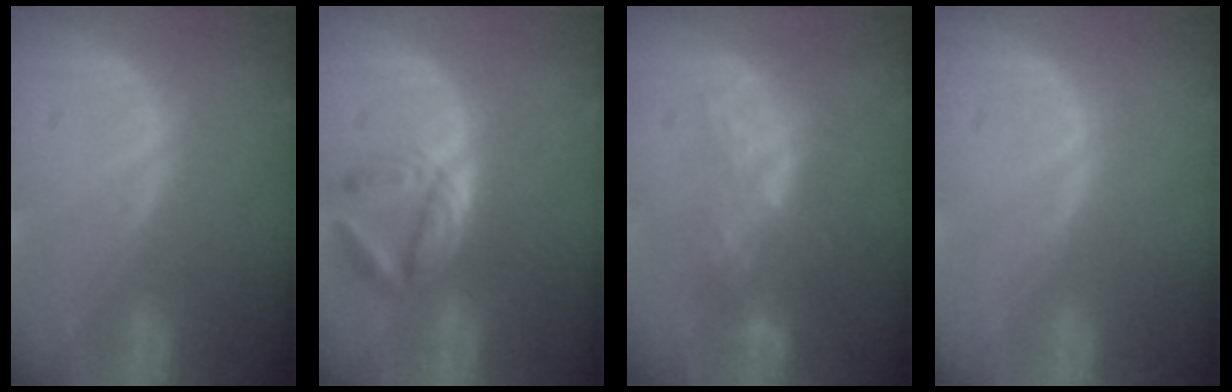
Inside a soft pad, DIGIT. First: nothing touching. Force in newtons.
{"total": 5.7, "press": 5.3, "slide": 2.3}
{"total": 6.4, "press": 5.6, "slide": 3.1}
{"total": 0.0}